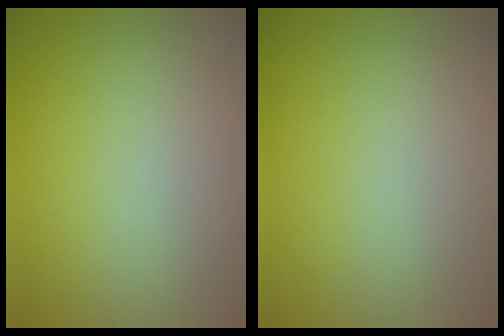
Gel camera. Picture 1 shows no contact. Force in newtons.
{"total": 0.0}